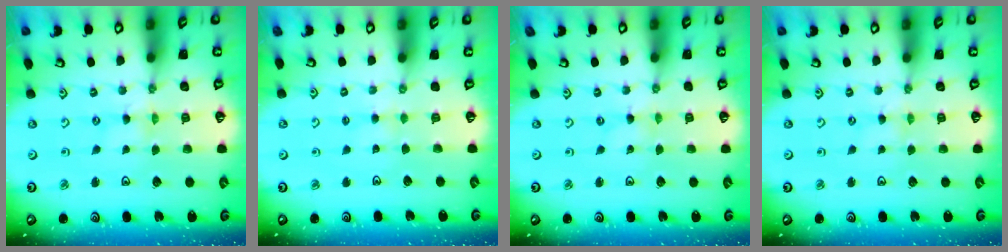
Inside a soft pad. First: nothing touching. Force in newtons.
{"total": 2.3, "press": 2.2, "slide": 0.5}
{"total": 0.0}
{"total": 0.8, "press": 0.8, "slide": 0.2}